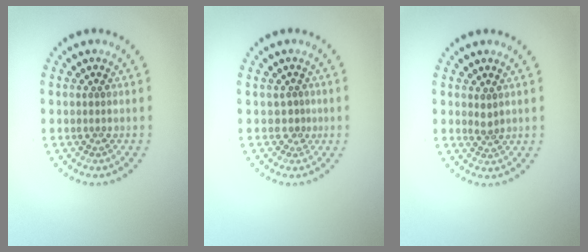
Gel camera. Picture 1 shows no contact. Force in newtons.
{"total": 1.0, "press": 0.4, "slide": 1.0}
{"total": 1.1, "press": 0.7, "slide": 0.8}